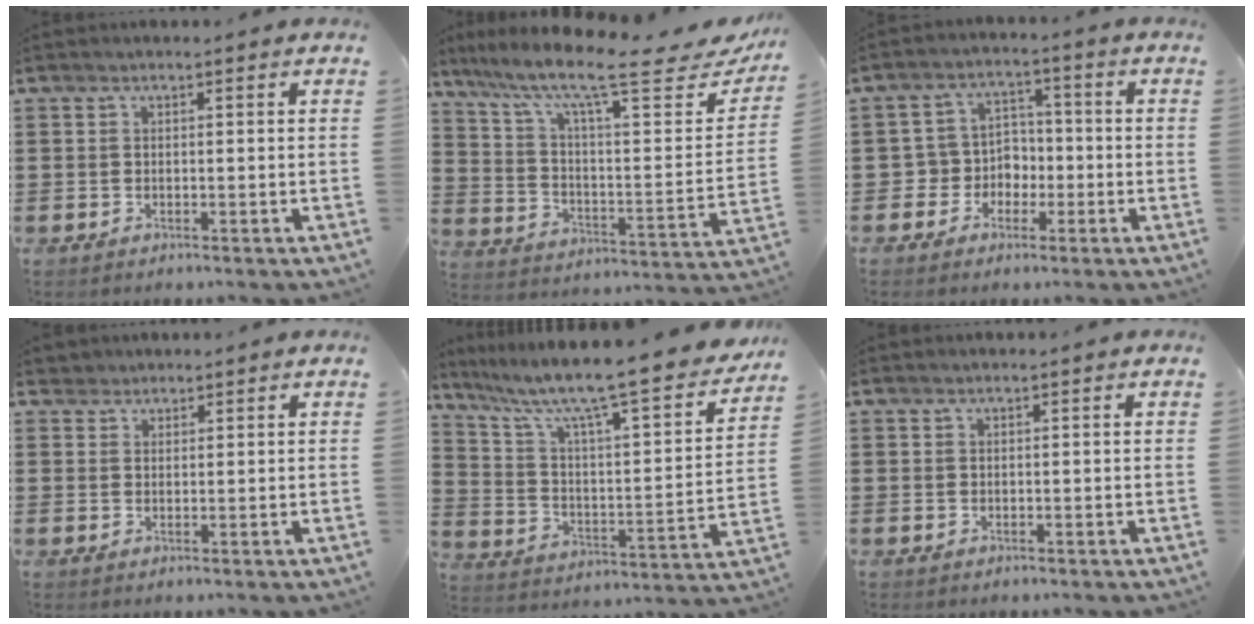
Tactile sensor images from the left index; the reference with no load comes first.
{"total": 12.9, "force": [9.7, 1.9, 8.4], "torque": [-0.171, -0.062, 0.154]}
{"total": 4.9, "force": [-1.8, 4.4, 1.0], "torque": [-0.042, 0.007, -0.041]}
{"total": 1.7, "force": [1.5, 0.8, -0.2], "torque": [-0.002, 0.005, 0.030]}
{"total": 9.8, "force": [7.9, 0.6, 5.8], "torque": [-0.136, -0.065, 0.122]}
{"total": 0.0}